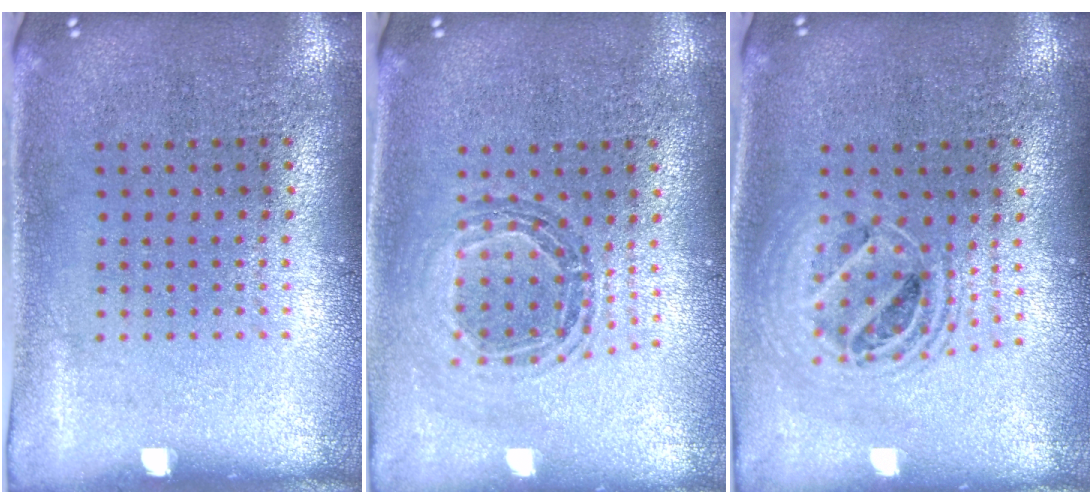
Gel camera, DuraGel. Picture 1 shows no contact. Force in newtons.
{"total": 0.8, "press": 0.8, "slide": 0.1}
{"total": 1.8, "press": 1.5, "slide": 1.0}